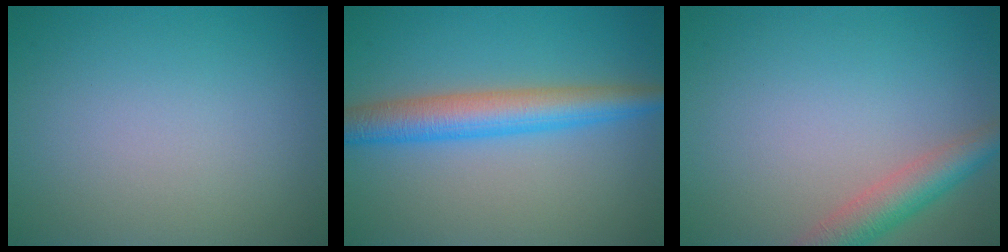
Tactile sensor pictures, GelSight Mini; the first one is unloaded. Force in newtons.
{"total": 5.2, "press": 5.2, "slide": 0.2}
{"total": 3.9, "press": 3.9, "slide": 0.3}